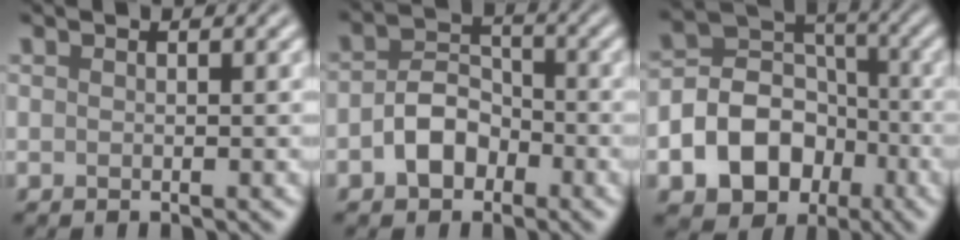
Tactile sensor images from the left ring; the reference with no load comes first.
{"total": 3.9, "force": [-1.6, 2.7, 2.2], "torque": [-0.037, 0.008, -0.034]}
{"total": 10.2, "force": [-4.0, 8.1, 4.8], "torque": [-0.075, -0.008, -0.090]}